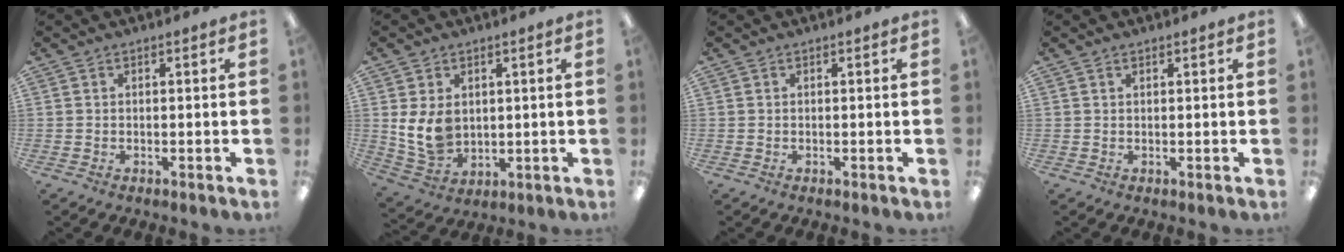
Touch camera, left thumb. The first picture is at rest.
{"total": 8.7, "force": [1.9, 6.4, 5.5], "torque": [-0.124, -0.011, 0.036]}
{"total": 0.0}
{"total": 0.7, "force": [0.5, 0.3, 0.5], "torque": [-0.011, 0.002, 0.009]}